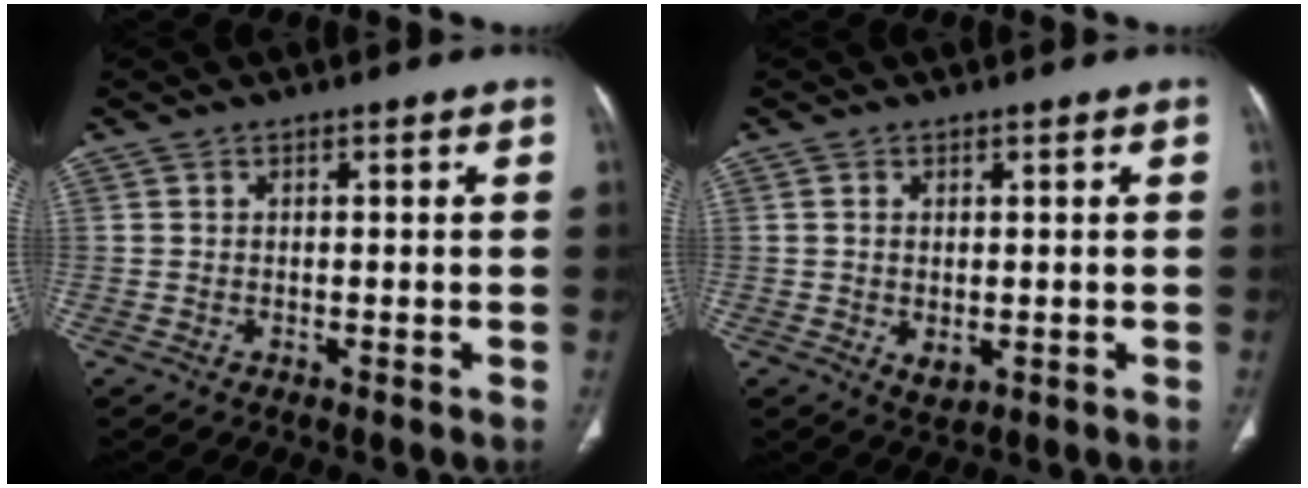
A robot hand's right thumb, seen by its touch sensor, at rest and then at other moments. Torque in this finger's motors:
{"motor_torque": [-0.32, 0.19, -0.09, -0.01, 0.06]}